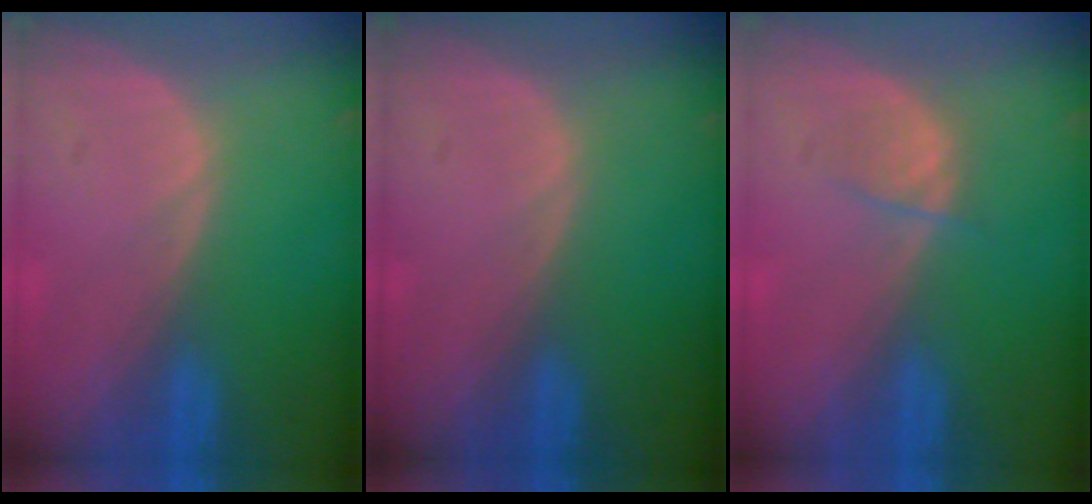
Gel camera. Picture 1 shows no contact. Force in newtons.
{"total": 0.0}
{"total": 1.9, "press": 1.9, "slide": 0.4}